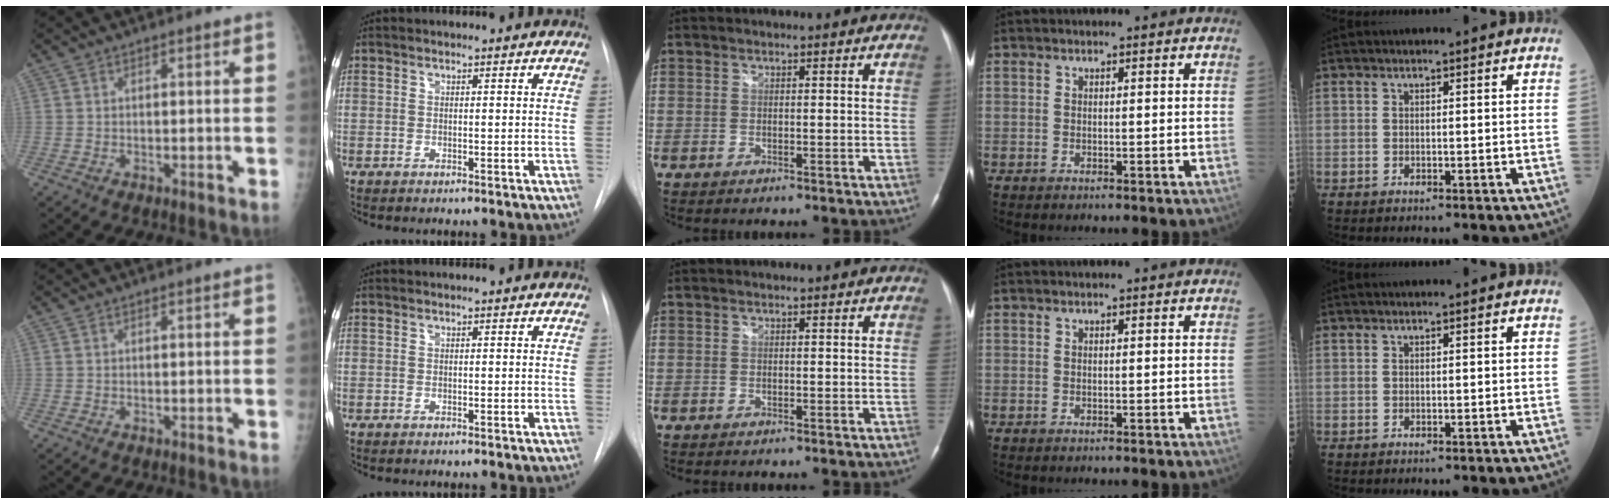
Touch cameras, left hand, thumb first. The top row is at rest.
{}